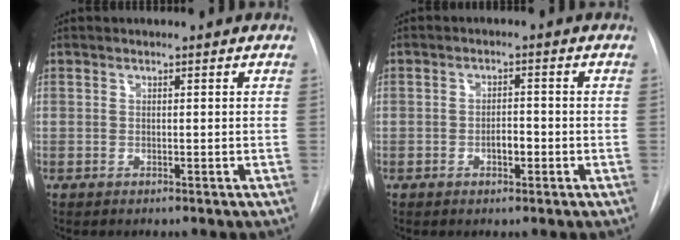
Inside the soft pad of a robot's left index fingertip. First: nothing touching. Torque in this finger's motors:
{"motor_torque": [0.11, 0.05, 0.04, 0.01]}